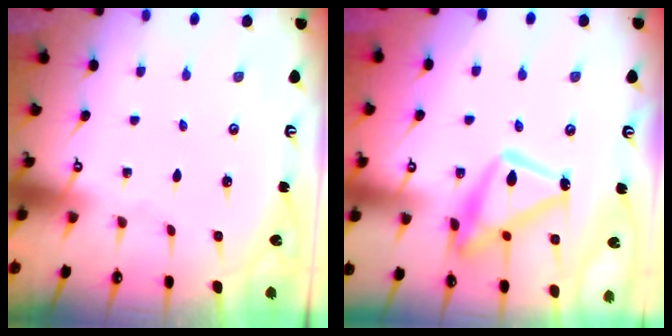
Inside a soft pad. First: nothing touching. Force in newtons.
{"total": 16.5, "press": 16.4, "slide": 1.3}